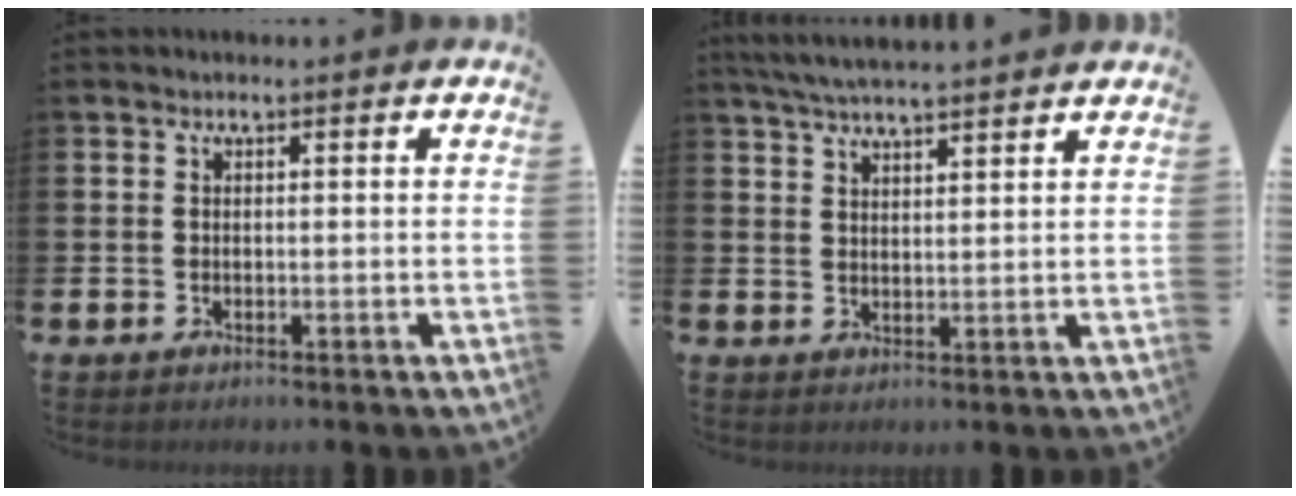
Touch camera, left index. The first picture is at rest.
{"total": 4.6, "force": [4.4, 0.2, 1.3], "torque": [-0.037, -0.016, 0.080]}